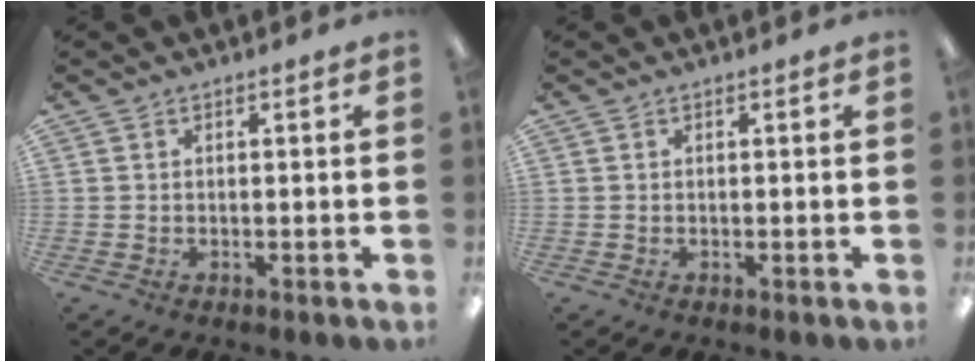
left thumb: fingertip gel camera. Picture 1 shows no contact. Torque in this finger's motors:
{"motor_torque": [-0.01, 0.01, 0.00, 0.00, 0.00]}